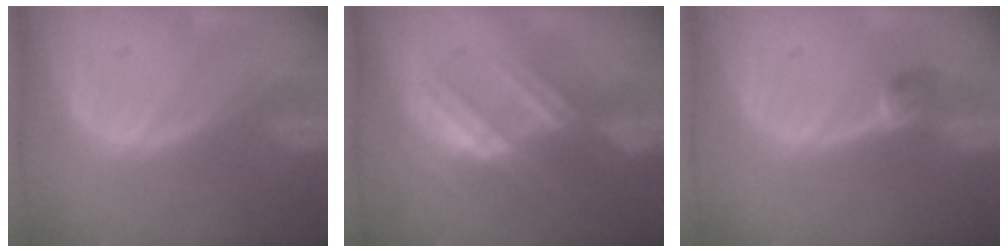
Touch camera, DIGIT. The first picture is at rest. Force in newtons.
{"total": 7.2, "press": 6.8, "slide": 2.6}
{"total": 2.7, "press": 2.5, "slide": 0.9}